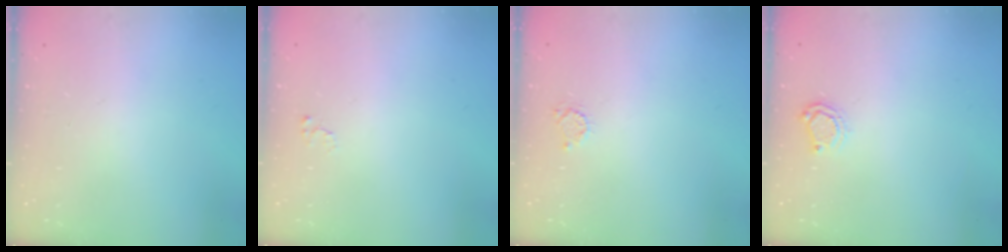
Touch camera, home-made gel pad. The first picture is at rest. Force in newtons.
{"total": 2.4, "press": 2.4, "slide": 0.2}
{"total": 3.4, "press": 3.4, "slide": 0.4}
{"total": 6.2, "press": 6.2, "slide": 0.4}